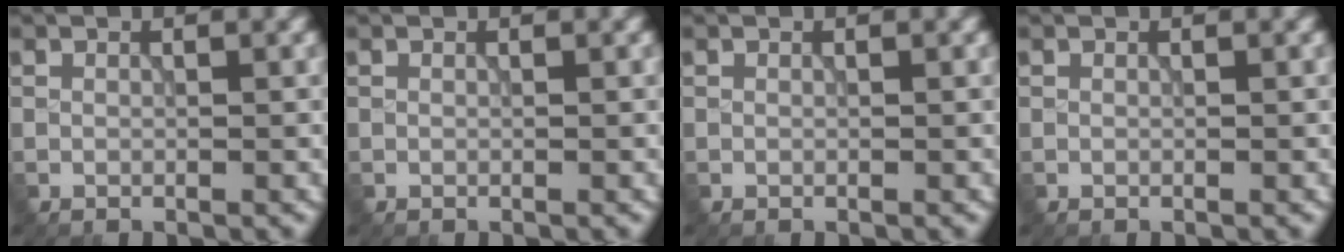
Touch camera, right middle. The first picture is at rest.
{"total": 0.0}
{"total": 0.0}
{"total": 0.0}